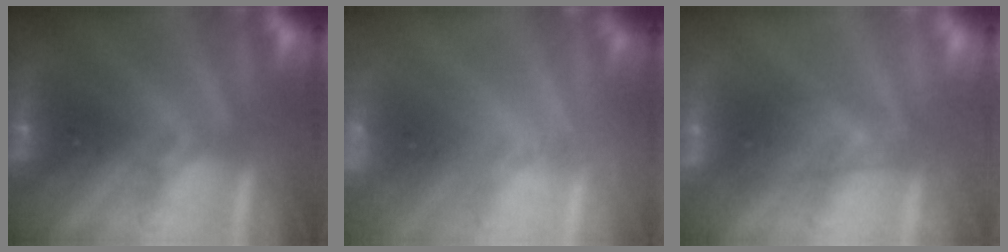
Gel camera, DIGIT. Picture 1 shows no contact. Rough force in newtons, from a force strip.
{"total": 2.4}
{"total": 2.5}